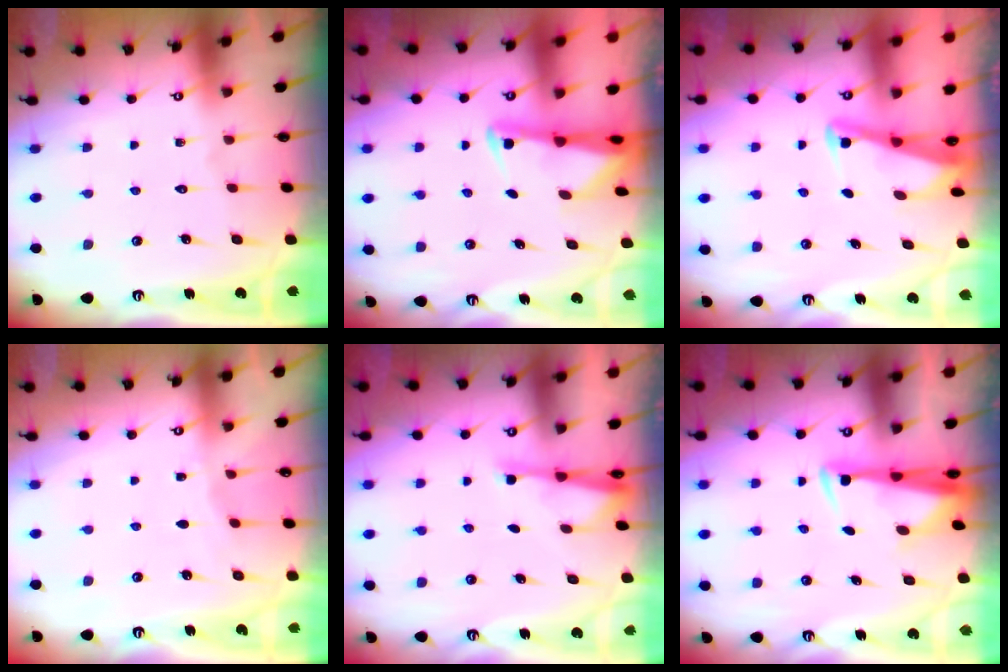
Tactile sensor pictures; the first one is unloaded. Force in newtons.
{"total": 2.3, "press": 2.2, "slide": 0.4}
{"total": 2.8, "press": 2.8, "slide": 0.3}
{"total": 1.8, "press": 1.8, "slide": 0.3}
{"total": 2.2, "press": 2.2, "slide": 0.3}
{"total": 3.3, "press": 3.3, "slide": 0.7}